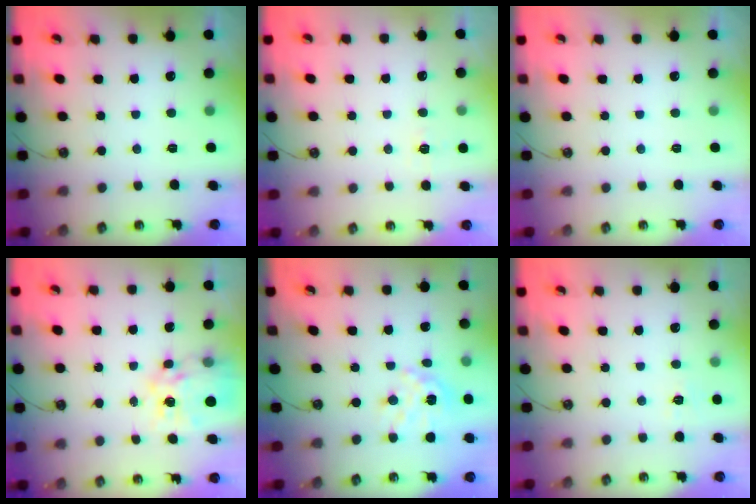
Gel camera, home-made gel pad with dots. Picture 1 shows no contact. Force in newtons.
{"total": 5.0, "press": 5.0, "slide": 0.5}
{"total": 0.0}
{"total": 14.3, "press": 14.2, "slide": 1.4}
{"total": 12.1, "press": 12.0, "slide": 1.1}
{"total": 6.5, "press": 6.4, "slide": 0.6}